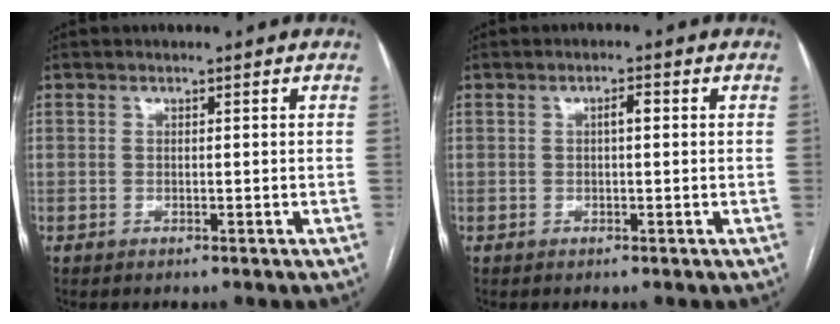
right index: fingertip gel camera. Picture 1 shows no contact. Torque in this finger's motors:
{"motor_torque": [0.35, 0.15, 0.18, 0.04]}